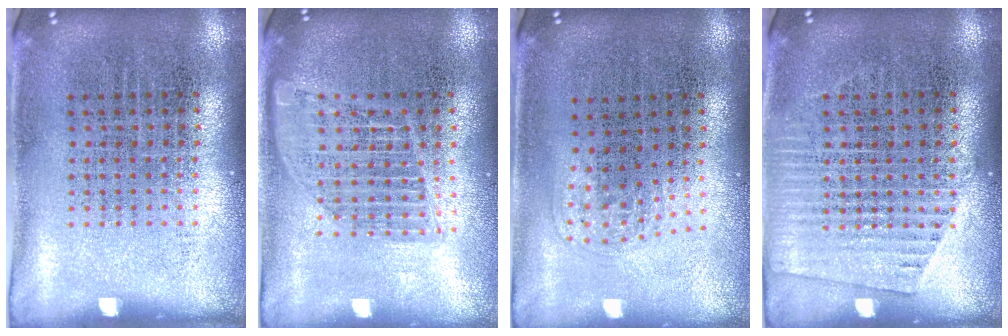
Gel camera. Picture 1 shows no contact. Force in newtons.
{"total": 1.5, "press": 1.4, "slide": 0.7}
{"total": 1.0, "press": 0.6, "slide": 0.8}
{"total": 1.7, "press": 1.6, "slide": 0.3}